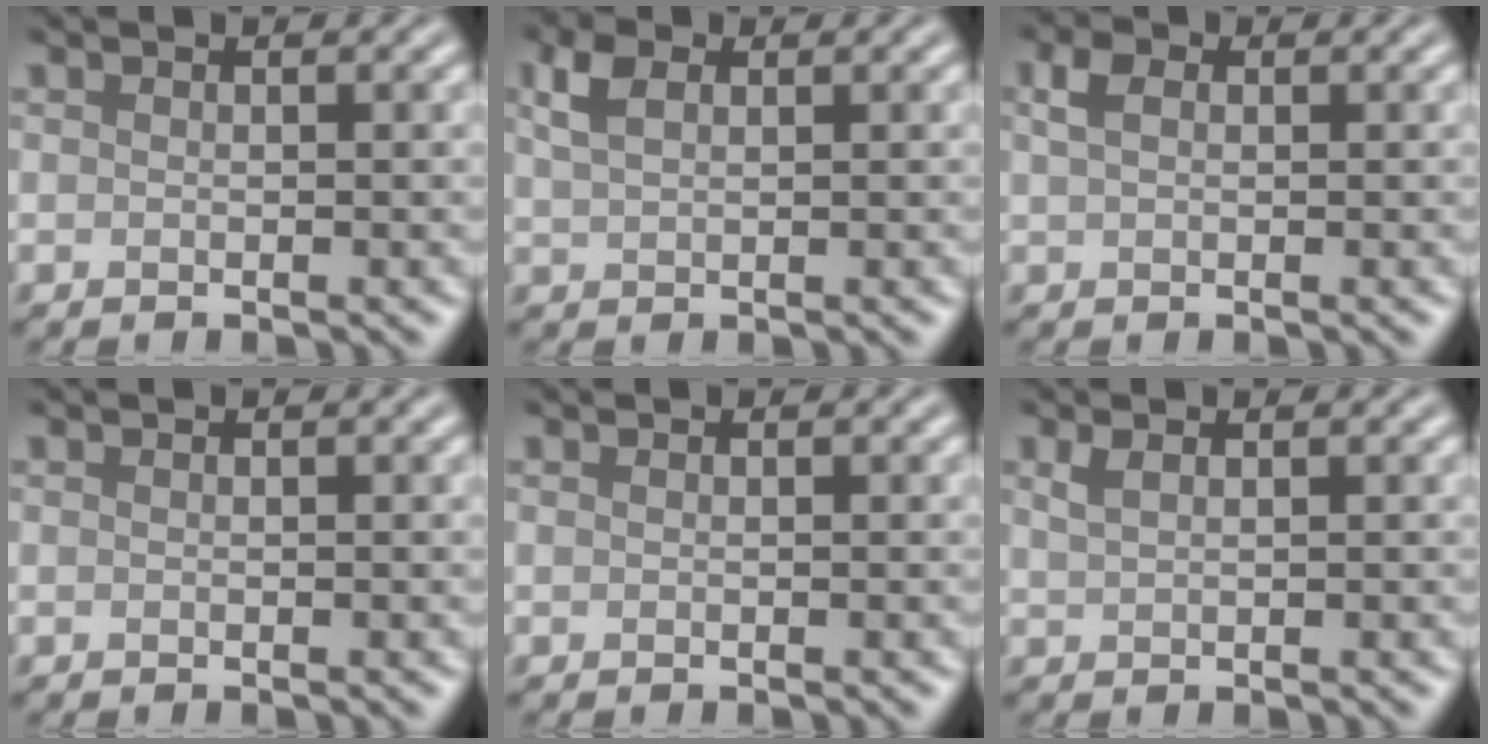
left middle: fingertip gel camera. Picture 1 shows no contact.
{"total": 2.8, "force": [1.4, 1.6, 1.8], "torque": [-0.044, 0.006, 0.028]}
{"total": 2.0, "force": [0.8, 1.3, 1.3], "torque": [-0.027, 0.007, 0.011]}
{"total": 0.0}
{"total": 0.0}
{"total": 1.1, "force": [0.7, 0.4, 0.8], "torque": [-0.019, 0.002, 0.018]}